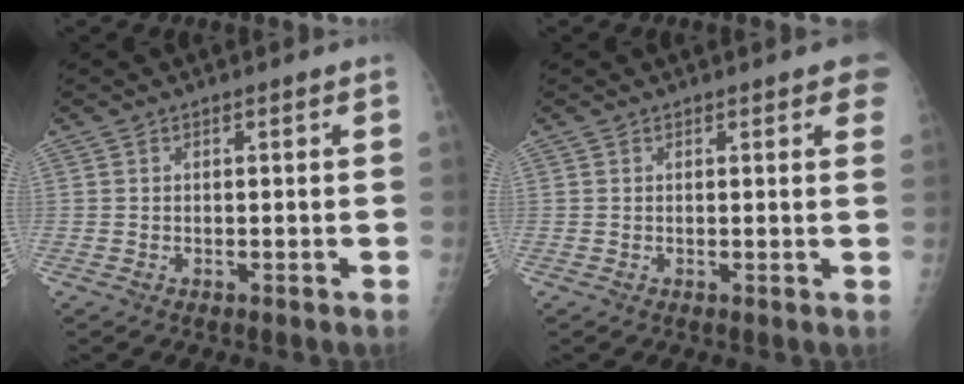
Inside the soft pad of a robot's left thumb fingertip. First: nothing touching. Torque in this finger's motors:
{"motor_torque": [0.67, 0.40, 0.19, -0.38, 0.00]}